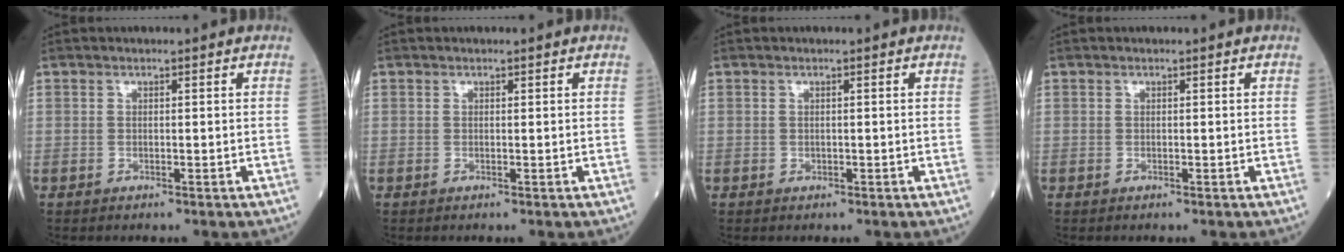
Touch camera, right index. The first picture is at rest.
{"total": 0.0}
{"total": 0.0}
{"total": 0.0}